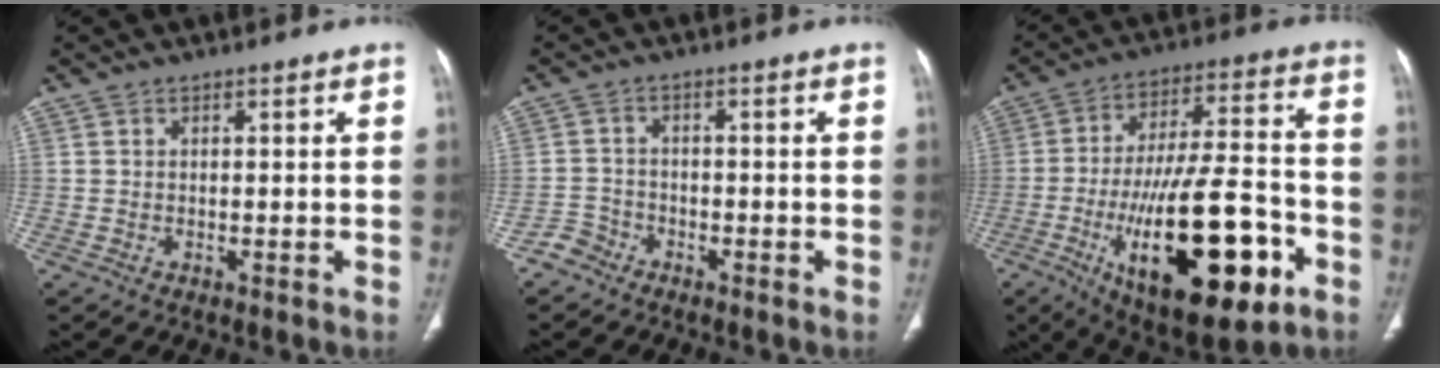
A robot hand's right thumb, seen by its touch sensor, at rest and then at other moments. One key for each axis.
{"total": 2.8, "fx": -2.2, "fy": 1.7, "fz": -0.3, "tx": 0.011, "ty": 0.013, "tz": -0.049}
{"total": 27.5, "fx": -9.8, "fy": 10.3, "fz": 23.5, "tx": -0.384, "ty": 0.027, "tz": -0.138}